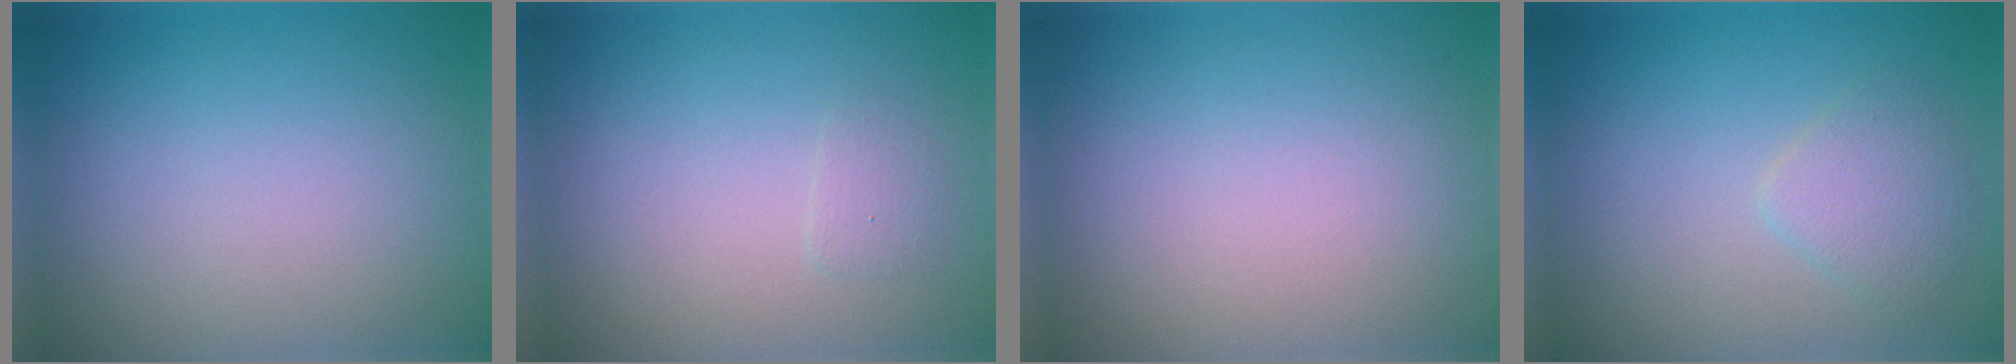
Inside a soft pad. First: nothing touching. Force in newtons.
{"total": 0.8, "press": 0.8, "slide": 0.0}
{"total": 0.0}
{"total": 2.0, "press": 2.0, "slide": 0.1}